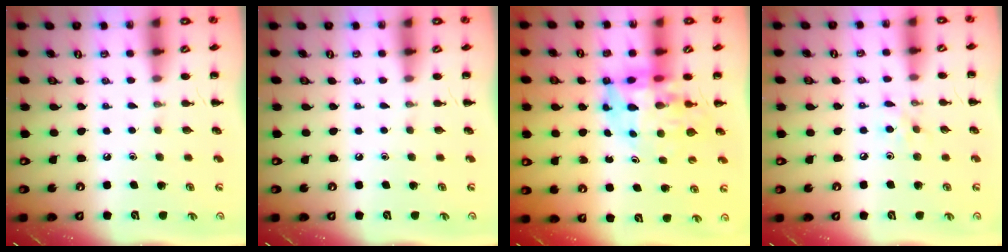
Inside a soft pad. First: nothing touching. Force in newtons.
{"total": 0.0}
{"total": 9.5, "press": 8.9, "slide": 3.4}
{"total": 5.1, "press": 4.7, "slide": 1.9}